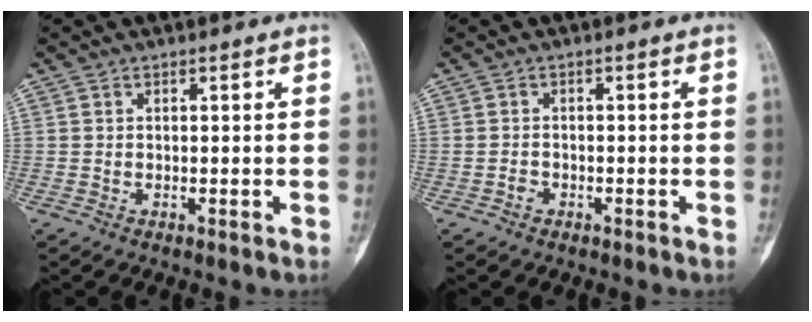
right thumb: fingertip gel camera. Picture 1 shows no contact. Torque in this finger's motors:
{"motor_torque": [0.57, 0.22, 0.16, 0.02, 0.05]}